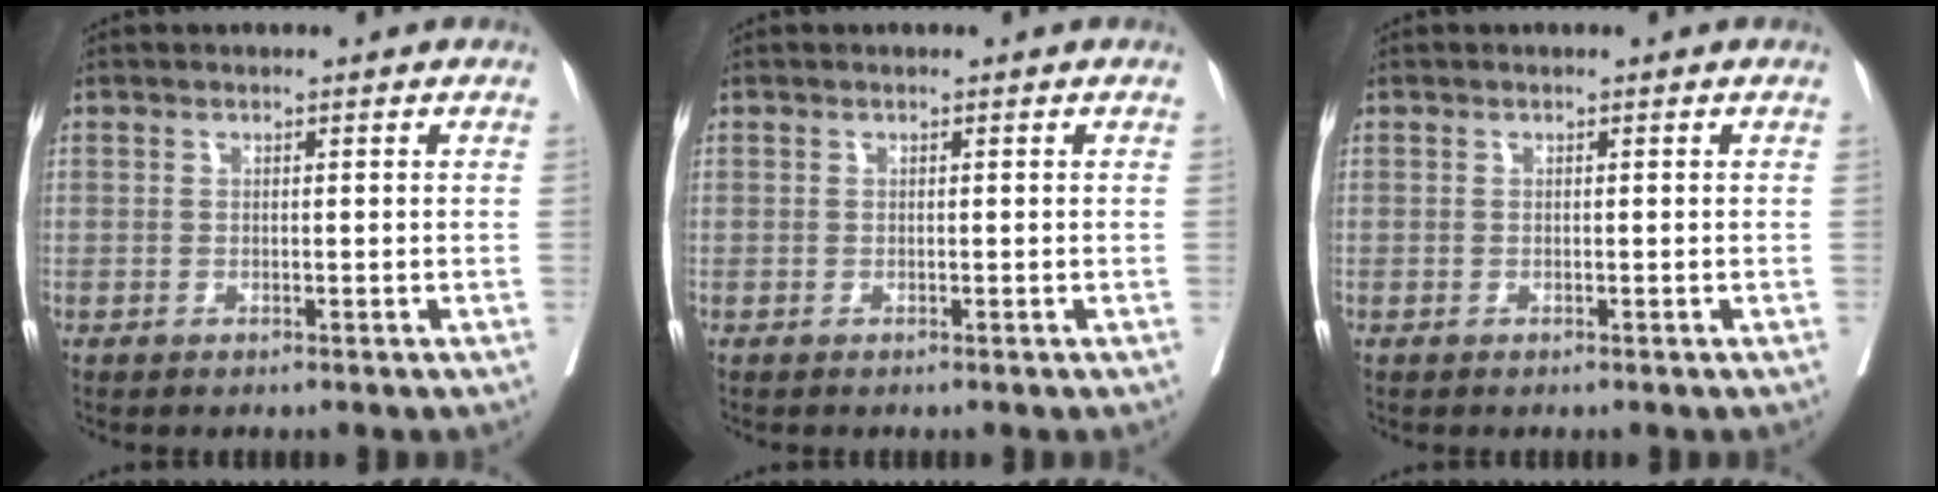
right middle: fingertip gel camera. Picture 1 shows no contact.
{"total": 0.0}
{"total": 0.0}